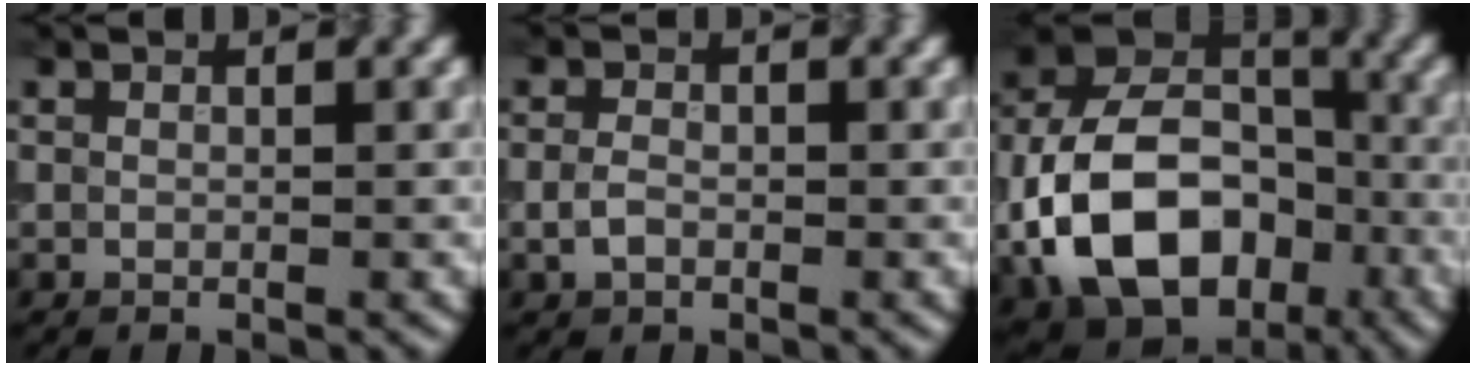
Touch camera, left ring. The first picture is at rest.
{"total": 1.6, "force": [-0.4, 1.1, 1.1], "torque": [-0.022, 0.002, -0.012]}
{"total": 14.2, "force": [-4.5, 9.9, 9.1], "torque": [-0.186, -0.012, -0.091]}